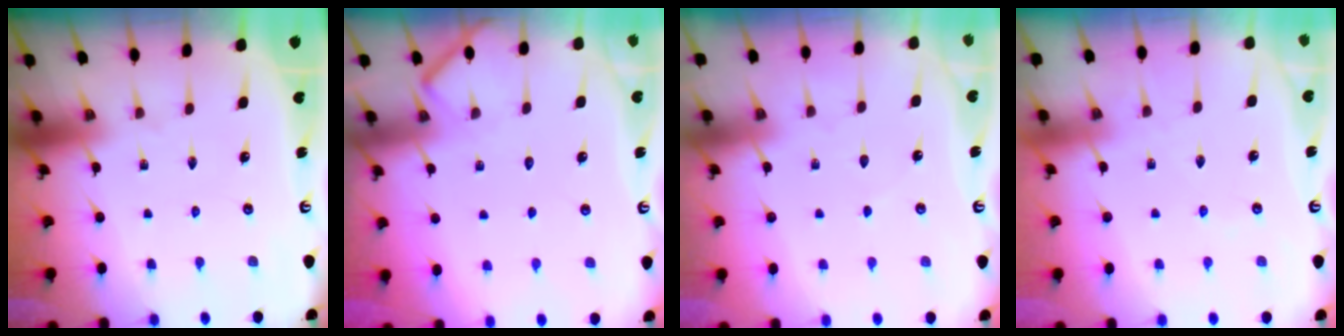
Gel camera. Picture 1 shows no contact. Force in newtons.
{"total": 4.6, "press": 4.6, "slide": 0.6}
{"total": 2.7, "press": 2.6, "slide": 0.3}
{"total": 3.3, "press": 3.3, "slide": 0.4}